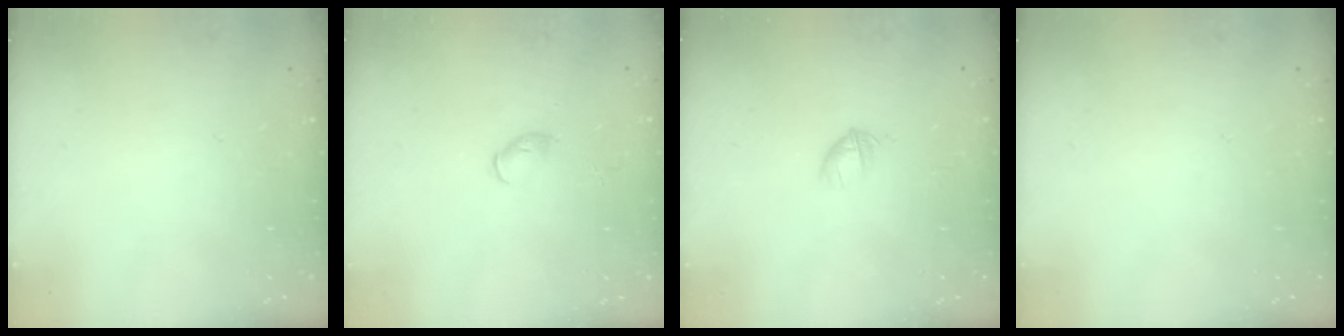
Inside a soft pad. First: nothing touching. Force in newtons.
{"total": 2.9, "press": 2.9, "slide": 0.7}
{"total": 2.8, "press": 2.6, "slide": 0.9}
{"total": 0.0}